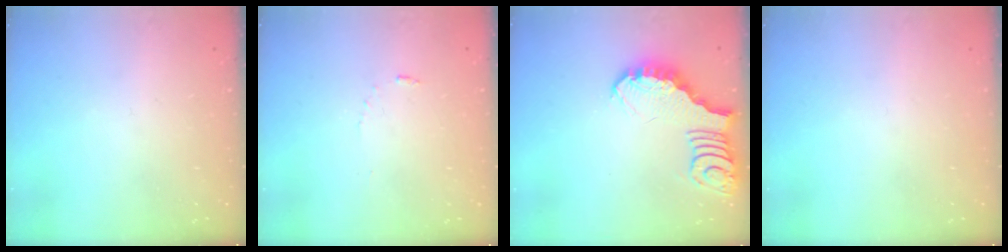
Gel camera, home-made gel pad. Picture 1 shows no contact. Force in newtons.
{"total": 3.6, "press": 3.6, "slide": 0.4}
{"total": 3.6, "press": 3.5, "slide": 0.6}
{"total": 0.0}